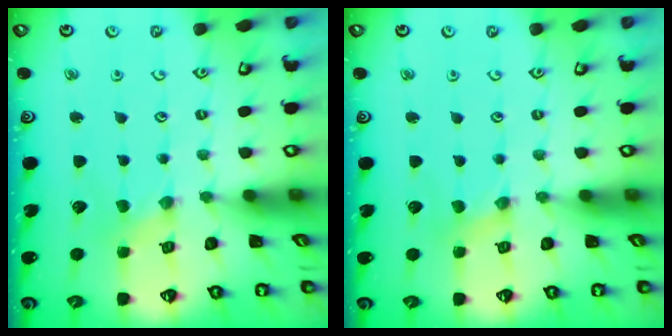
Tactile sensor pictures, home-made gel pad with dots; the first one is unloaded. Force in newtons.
{"total": 1.1, "press": 1.1, "slide": 0.2}